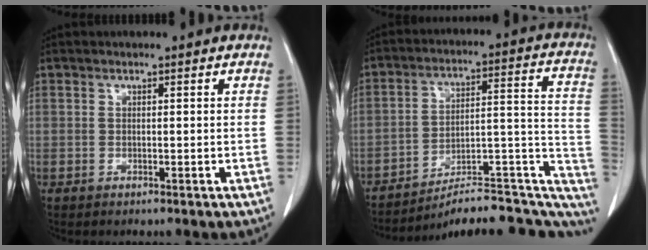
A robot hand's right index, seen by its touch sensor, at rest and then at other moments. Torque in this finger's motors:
{"motor_torque": [-1.12, -1.02, -1.06, -0.21]}